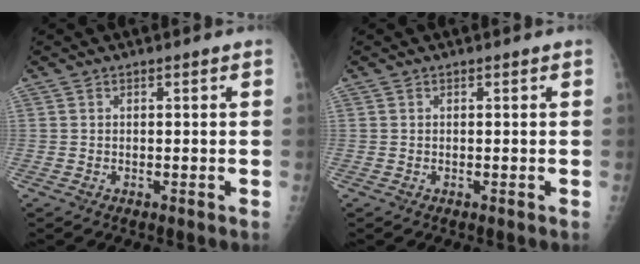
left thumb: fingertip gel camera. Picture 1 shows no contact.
{"total": 0.0}